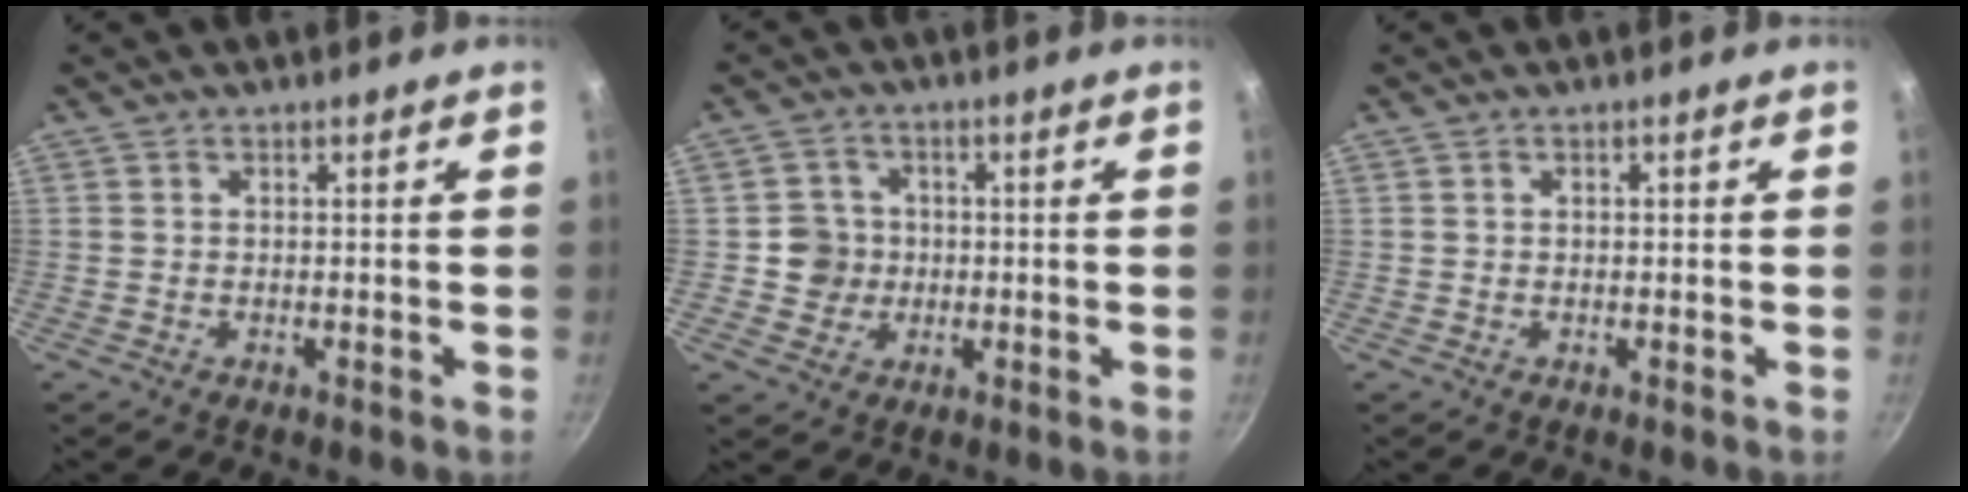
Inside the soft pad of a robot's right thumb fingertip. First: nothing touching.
{"total": 5.2, "force": [-0.3, 5.1, 1.1], "torque": [0.016, 0.011, -0.009]}
{"total": 0.9, "force": [0.3, 0.4, 0.7], "torque": [-0.009, 0.003, 0.004]}